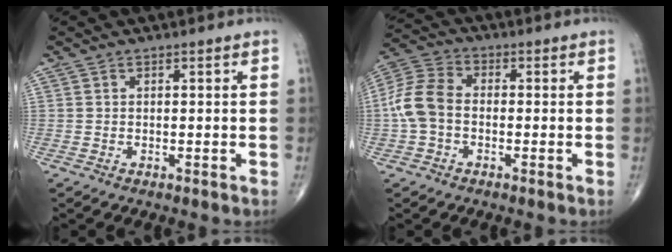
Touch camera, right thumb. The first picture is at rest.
{"total": 8.7, "force": [-1.1, 6.0, 6.2], "torque": [-0.130, 0.026, -0.035]}